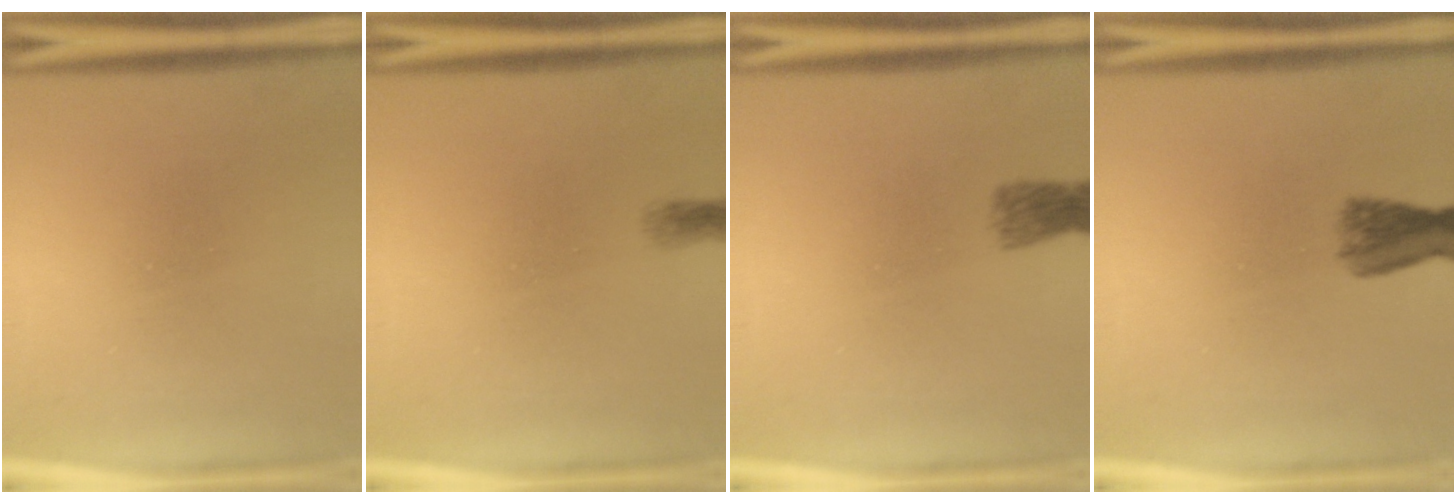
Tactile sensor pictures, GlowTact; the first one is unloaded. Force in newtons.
{"total": 0.6}
{"total": 2.6}
{"total": 4.0}